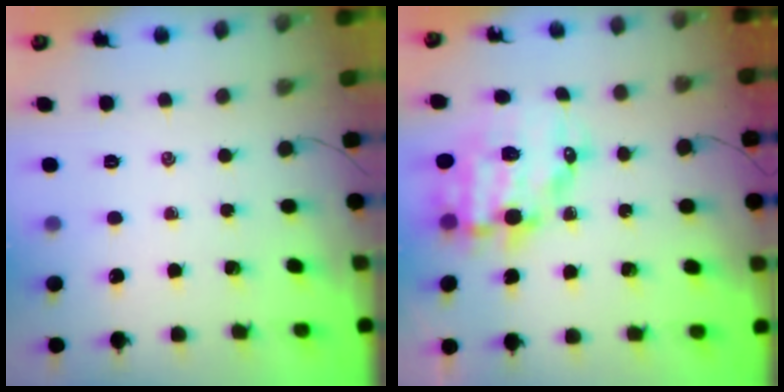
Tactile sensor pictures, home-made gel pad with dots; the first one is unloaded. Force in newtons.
{"total": 13.4, "press": 13.1, "slide": 3.0}